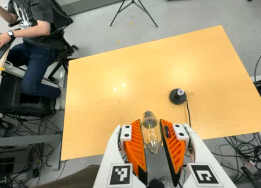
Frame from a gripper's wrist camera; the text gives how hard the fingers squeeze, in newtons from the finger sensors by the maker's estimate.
{"total": 12.6, "left": 13.7, "right": 11.6}